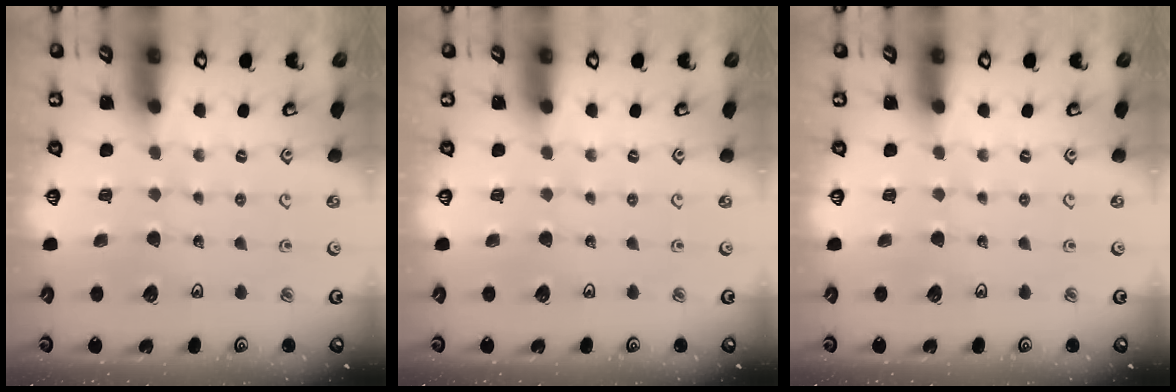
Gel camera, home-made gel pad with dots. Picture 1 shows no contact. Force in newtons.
{"total": 0.0}
{"total": 0.0}